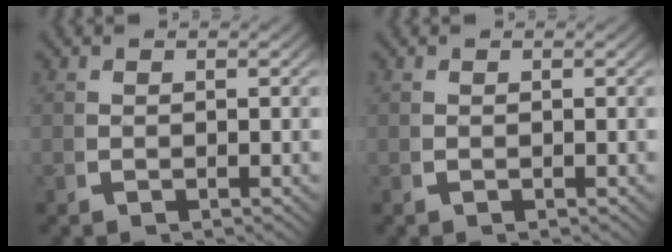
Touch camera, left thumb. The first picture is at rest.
{"total": 0.0}